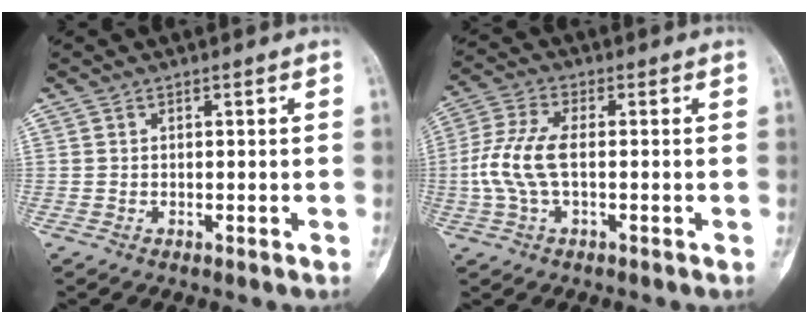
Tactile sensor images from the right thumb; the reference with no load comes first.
{"total": 8.7, "force": [-0.7, 3.8, 7.8], "torque": [-0.194, 0.016, -0.016]}